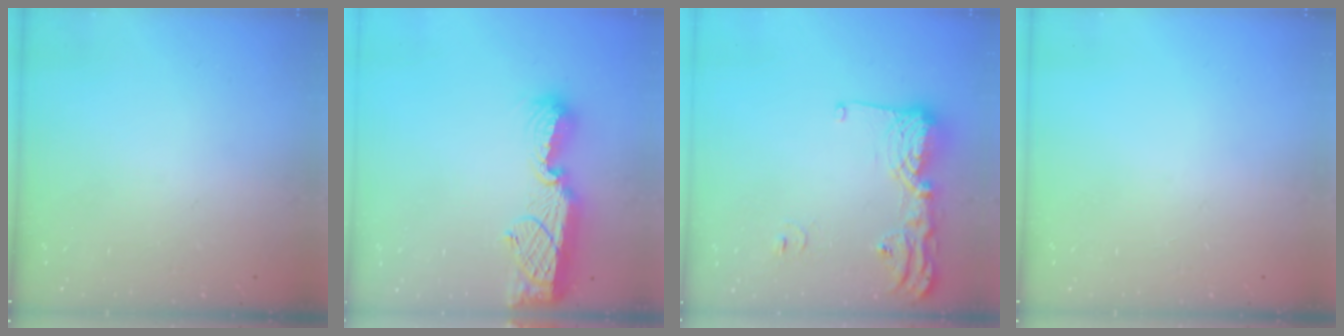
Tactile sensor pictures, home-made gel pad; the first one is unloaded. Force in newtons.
{"total": 13.4, "press": 13.3, "slide": 0.6}
{"total": 16.1, "press": 16.1, "slide": 1.2}
{"total": 0.0}